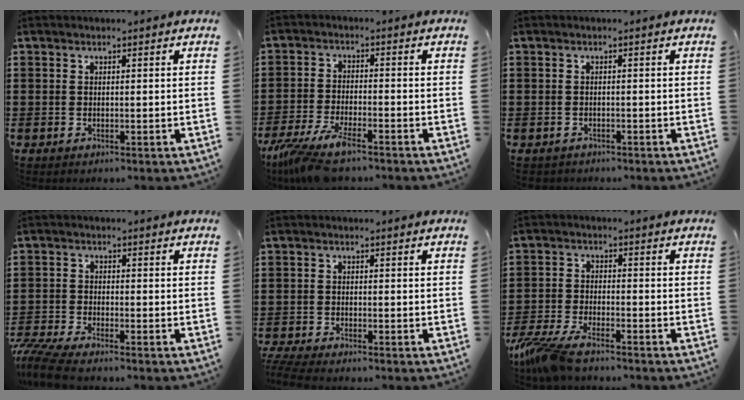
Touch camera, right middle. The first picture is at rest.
{"total": 7.0, "force": [-5.5, 0.6, 4.2], "torque": [-0.107, -0.021, -0.107]}
{"total": 0.8, "force": [-0.7, 0.2, -0.1], "torque": [-0.002, 0.000, -0.017]}
{"total": 4.7, "force": [-4.3, 0.3, 1.8], "torque": [-0.058, -0.016, -0.090]}
{"total": 2.6, "force": [-2.5, -0.1, 0.7], "torque": [-0.029, -0.007, -0.054]}
{"total": 5.9, "force": [-4.9, 0.8, 3.2], "torque": [-0.092, -0.018, -0.100]}